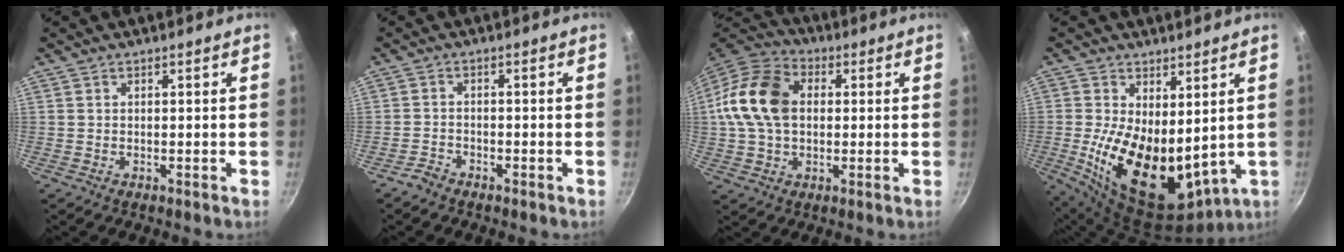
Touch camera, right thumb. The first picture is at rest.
{"total": 2.3, "force": [-2.0, 1.0, 0.5], "torque": [-0.012, 0.022, -0.038]}
{"total": 15.9, "force": [1.6, 11.3, 11.0], "torque": [-0.195, 0.026, 0.014]}
{"total": 17.9, "force": [1.0, 9.8, 14.9], "torque": [-0.241, -0.037, 0.041]}